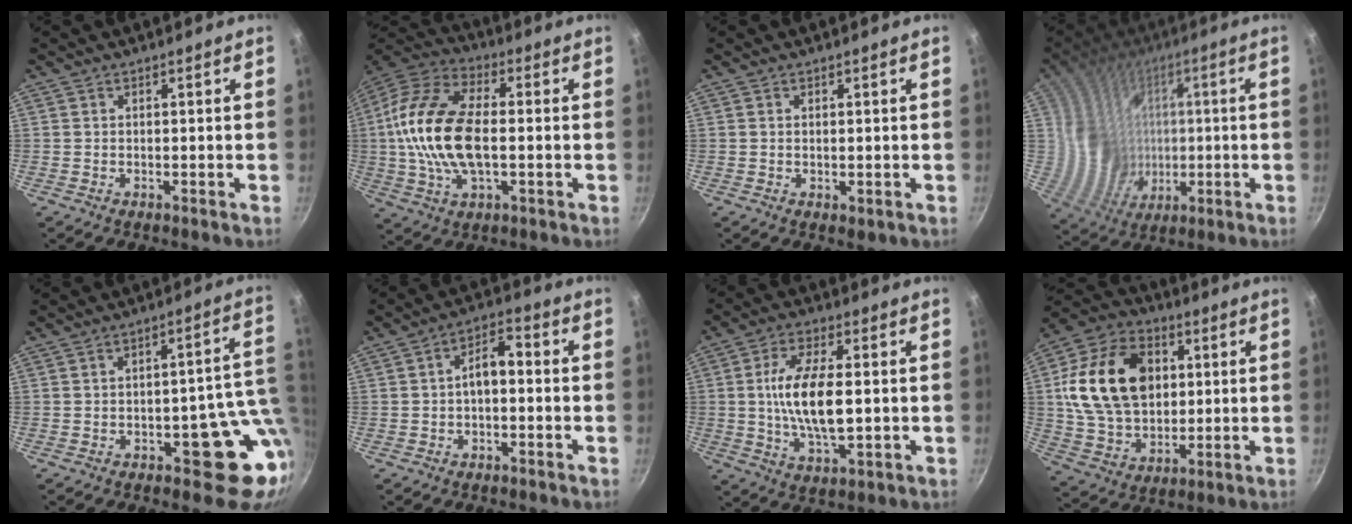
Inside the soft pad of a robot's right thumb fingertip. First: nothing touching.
{"total": 19.6, "force": [-0.3, 10.5, 16.5], "torque": [-0.320, 0.030, -0.019]}
{"total": 1.4, "force": [0.2, 0.7, 1.2], "torque": [-0.016, -0.004, 0.002]}
{"total": 10.5, "force": [0.6, 9.9, 3.3], "torque": [-0.028, -0.005, 0.017]}
{"total": 13.0, "force": [-1.9, 7.0, 10.8], "torque": [-0.056, 0.019, -0.014]}
{"total": 5.7, "force": [-0.6, 3.1, 4.8], "torque": [-0.062, 0.030, -0.016]}
{"total": 13.0, "force": [0.3, 5.5, 11.7], "torque": [-0.216, 0.005, 0.005]}
{"total": 21.9, "force": [3.8, 15.7, 14.7], "torque": [-0.237, 0.005, 0.067]}